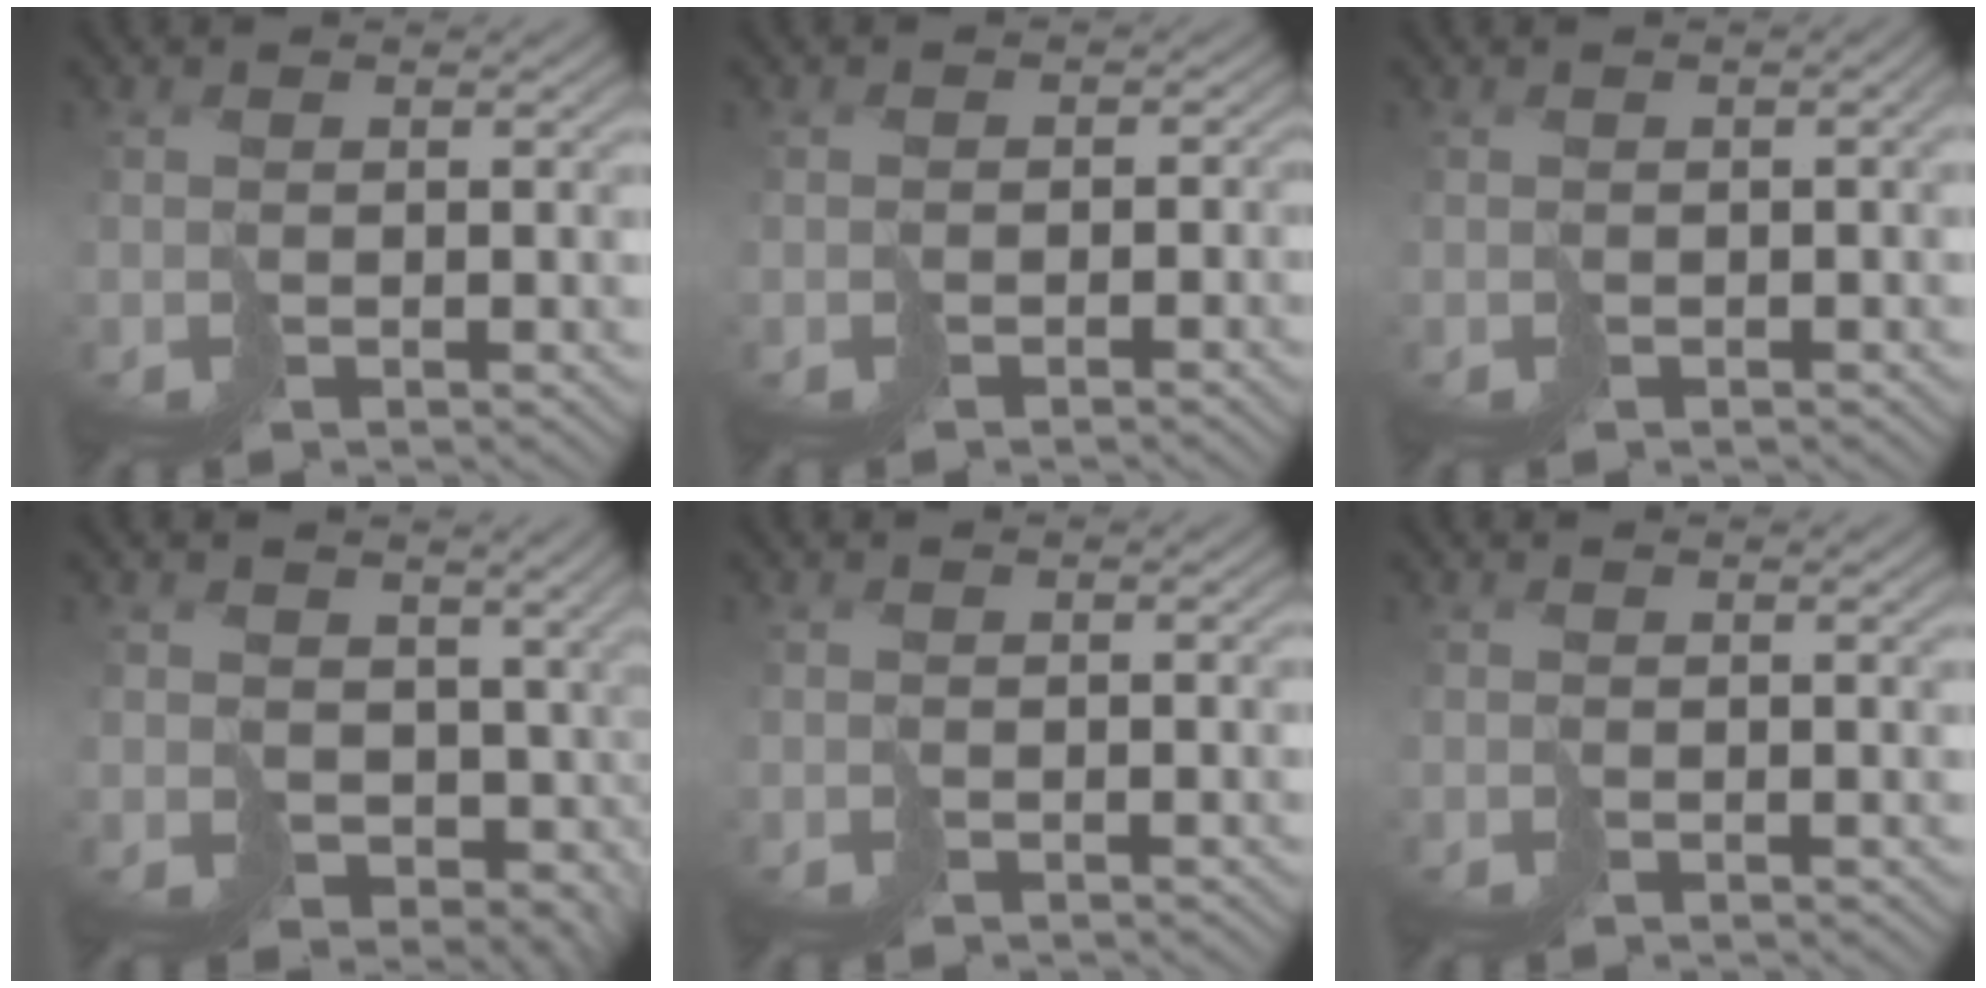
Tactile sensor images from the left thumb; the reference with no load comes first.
{"total": 2.1, "force": [-1.3, 1.7, 0.2], "torque": [0.007, -0.004, -0.026]}
{"total": 1.7, "force": [-0.5, 0.6, 1.6], "torque": [-0.023, -0.002, -0.004]}
{"total": 10.3, "force": [-0.3, 8.3, 6.1], "torque": [-0.099, -0.049, 0.011]}
{"total": 0.0}
{"total": 1.0, "force": [0.3, 0.2, 1.0], "torque": [-0.016, -0.001, 0.007]}